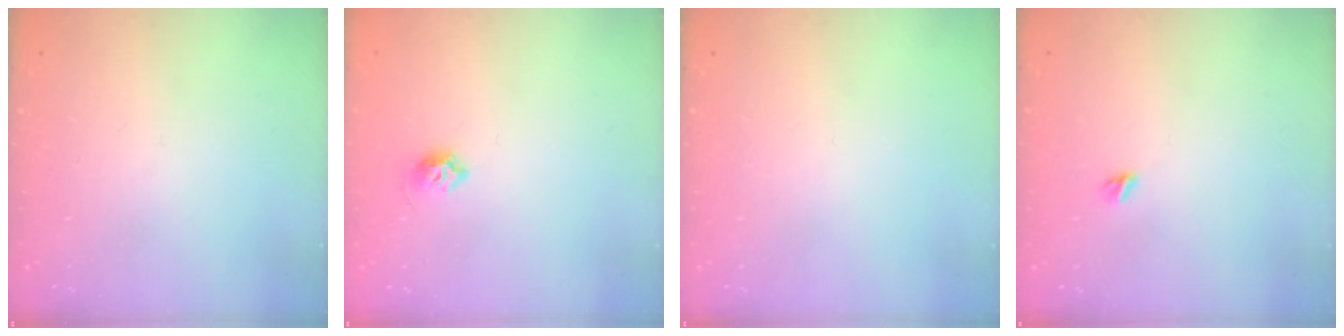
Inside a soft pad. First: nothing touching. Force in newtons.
{"total": 6.1, "press": 6.0, "slide": 1.1}
{"total": 0.0}
{"total": 4.2, "press": 4.2, "slide": 0.5}